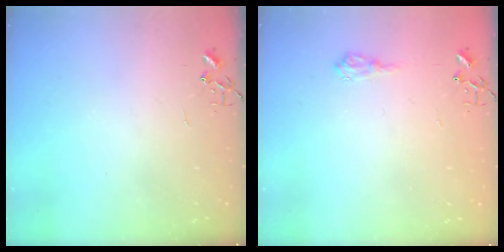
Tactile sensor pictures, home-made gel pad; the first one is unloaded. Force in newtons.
{"total": 7.7, "press": 7.7, "slide": 0.9}